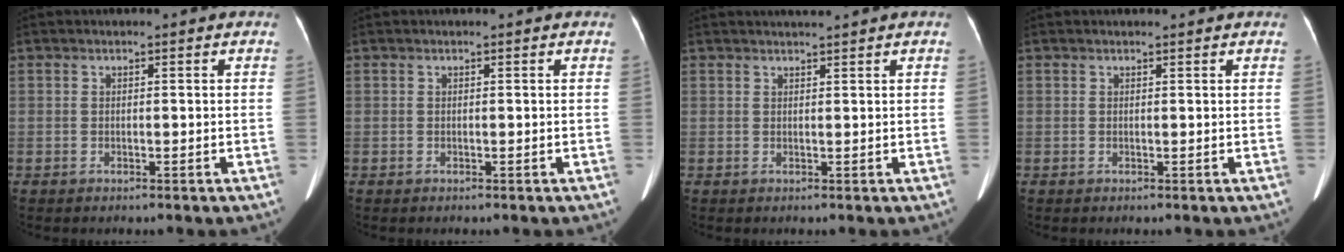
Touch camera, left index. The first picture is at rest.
{"total": 0.0}
{"total": 1.5, "force": [1.4, -0.6, 0.3], "torque": [-0.006, 0.004, 0.029]}
{"total": 1.2, "force": [1.1, 0.0, 0.3], "torque": [-0.008, 0.010, 0.017]}